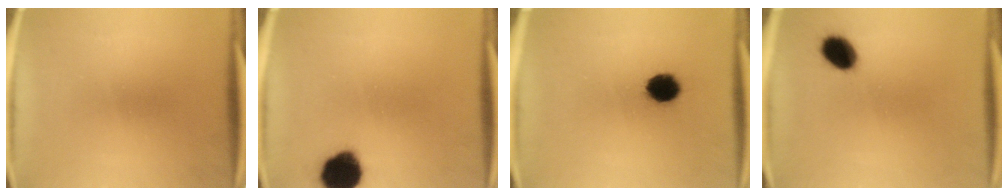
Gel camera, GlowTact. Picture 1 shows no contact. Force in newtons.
{"total": 11.4}
{"total": 7.5}
{"total": 7.0}